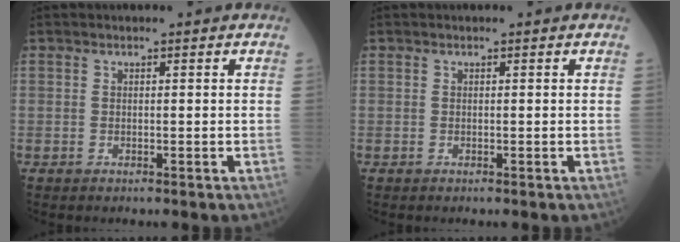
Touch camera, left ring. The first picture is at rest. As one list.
[{"total": 0.0}]